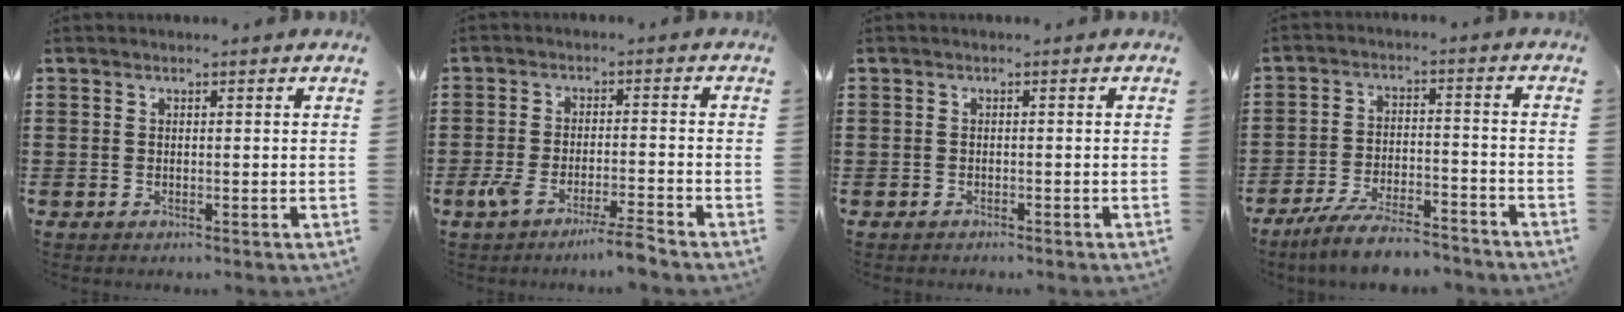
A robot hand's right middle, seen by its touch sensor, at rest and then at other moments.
{"total": 4.9, "force": [-3.8, -0.1, 3.0], "torque": [-0.061, -0.010, -0.073]}
{"total": 0.6, "force": [-0.5, 0.2, -0.1], "torque": [0.001, 0.002, -0.012]}
{"total": 7.1, "force": [-6.4, 0.8, 3.0], "torque": [-0.061, 0.002, -0.123]}